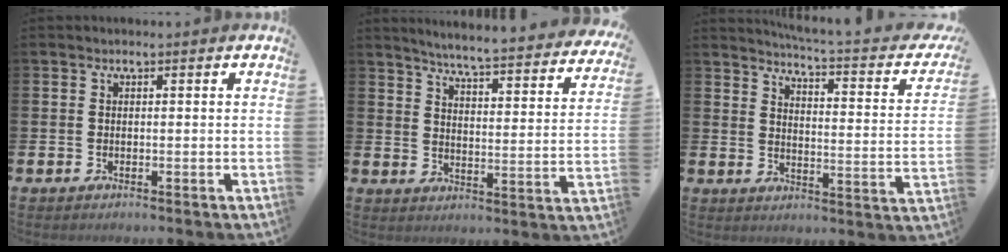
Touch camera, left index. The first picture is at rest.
{"total": 5.2, "force": [5.0, -0.2, 1.6], "torque": [-0.049, -0.050, 0.078]}
{"total": 3.9, "force": [3.6, -0.2, 1.7], "torque": [-0.037, -0.040, 0.047]}